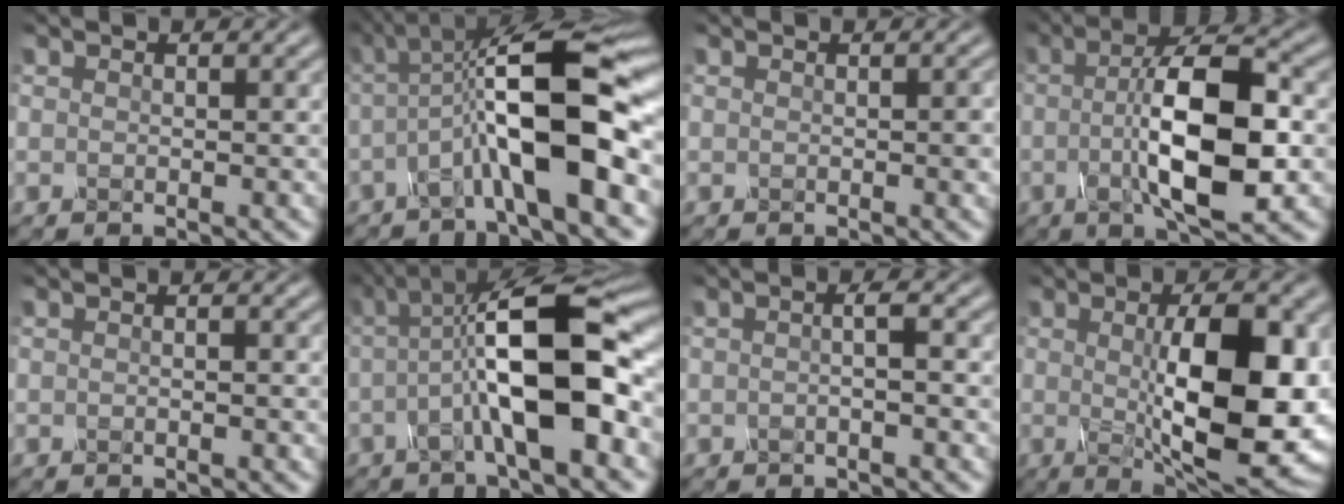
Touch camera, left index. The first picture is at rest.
{"total": 10.8, "force": [-2.5, 2.2, 10.3], "torque": [-0.163, 0.027, -0.051]}
{"total": 0.9, "force": [-0.2, 0.4, 0.8], "torque": [-0.011, 0.001, -0.002]}
{"total": 10.3, "force": [-1.0, 3.2, 9.8], "torque": [-0.158, 0.009, -0.021]}
{"total": 0.5, "force": [0.0, 0.1, 0.5], "torque": [-0.005, -0.002, -0.002]}
{"total": 10.8, "force": [-1.2, 2.8, 10.3], "torque": [-0.169, 0.022, -0.027]}
{"total": 1.9, "force": [0.0, 0.5, 1.9], "torque": [-0.022, 0.000, -0.007]}
{"total": 12.5, "force": [0.0, 4.2, 11.8], "torque": [-0.162, -0.005, 0.001]}